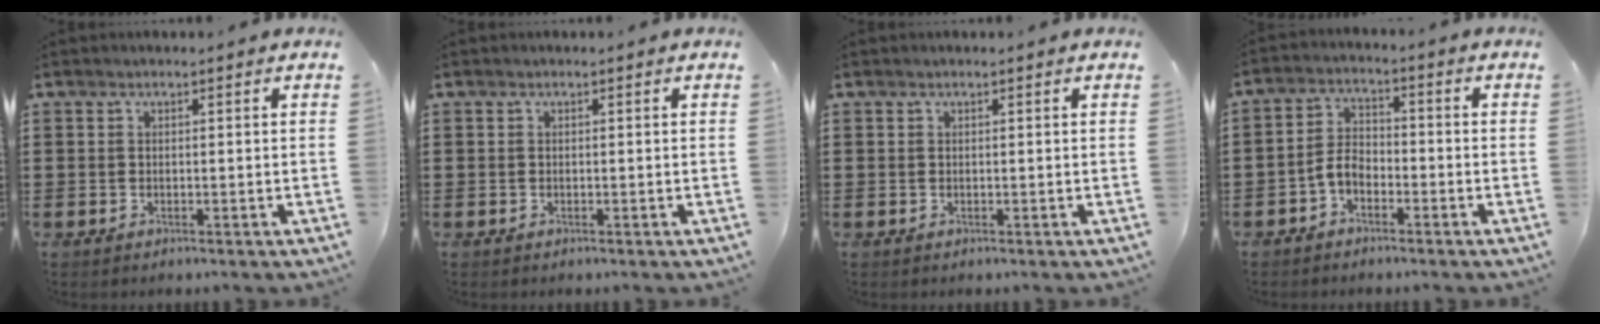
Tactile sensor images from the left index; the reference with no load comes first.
{"total": 0.0}
{"total": 0.0}
{"total": 3.8, "force": [-2.4, 2.0, 2.2], "torque": [-0.055, 0.004, -0.052]}